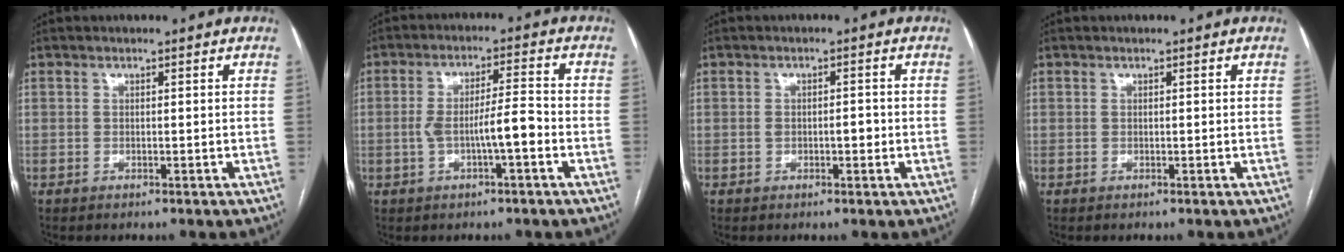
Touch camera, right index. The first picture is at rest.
{"total": 6.4, "force": [-1.8, 0.8, 6.1], "torque": [-0.115, 0.017, -0.027]}
{"total": 1.7, "force": [-0.2, 0.9, 1.5], "torque": [-0.025, 0.006, -0.001]}
{"total": 0.0}